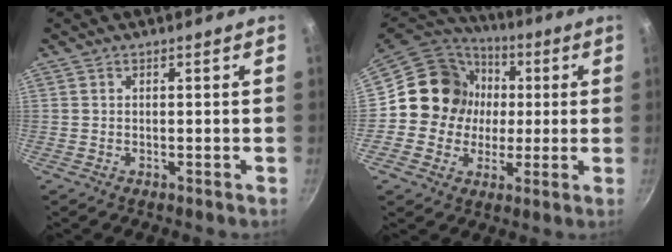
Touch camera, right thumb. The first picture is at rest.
{"total": 15.0, "force": [1.2, 13.8, 5.7], "torque": [-0.071, 0.021, 0.010]}